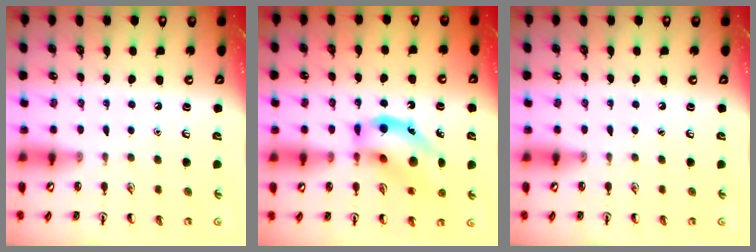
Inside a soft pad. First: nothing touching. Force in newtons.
{"total": 15.3, "press": 15.1, "slide": 2.8}
{"total": 0.0}